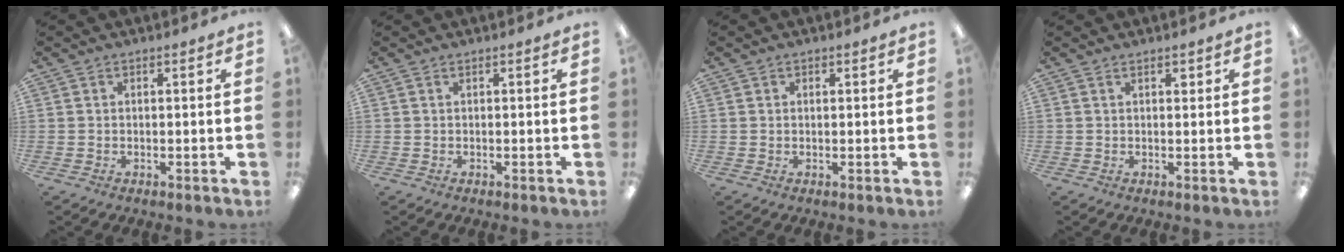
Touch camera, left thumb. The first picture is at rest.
{"total": 0.0}
{"total": 0.8, "force": [0.3, 0.7, 0.0], "torque": [0.008, 0.002, 0.003]}
{"total": 1.1, "force": [0.8, 0.6, 0.5], "torque": [-0.003, -0.001, 0.012]}